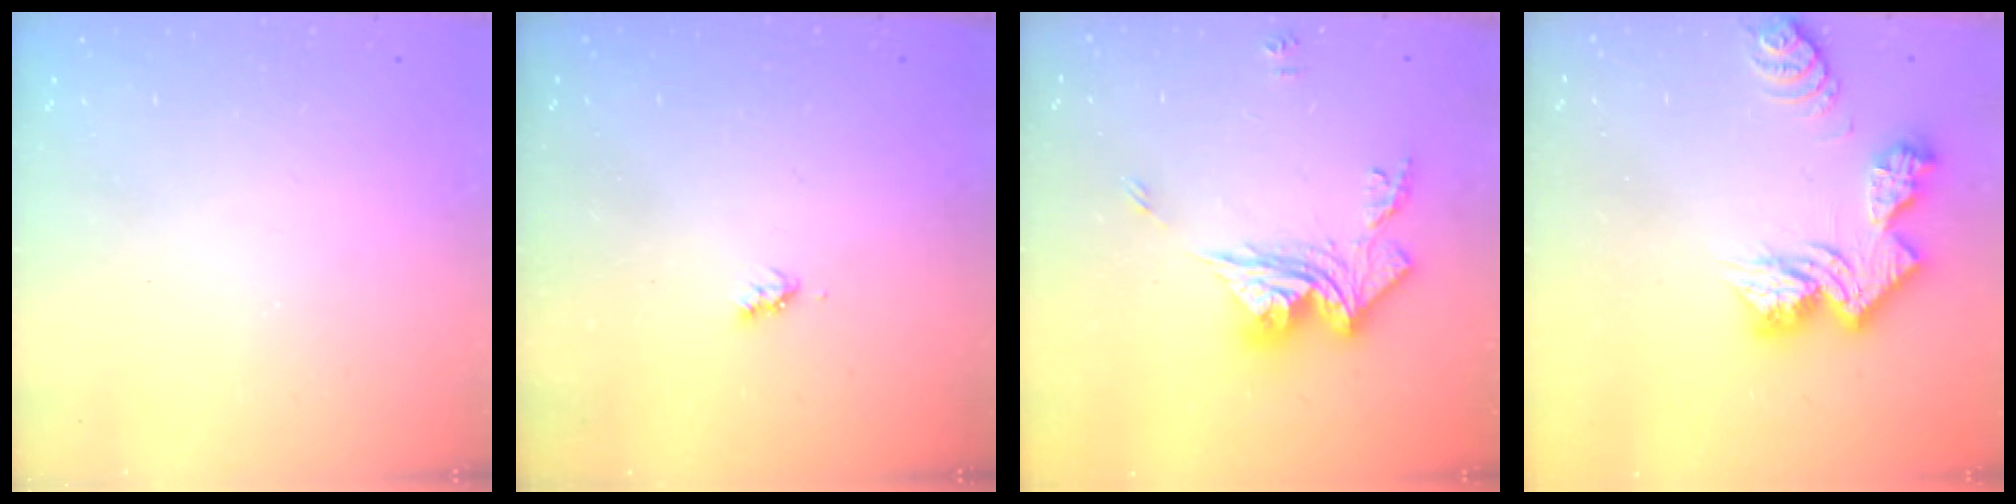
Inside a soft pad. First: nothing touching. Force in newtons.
{"total": 2.8, "press": 2.8, "slide": 0.4}
{"total": 13.7, "press": 13.6, "slide": 1.5}
{"total": 12.8, "press": 12.7, "slide": 1.0}